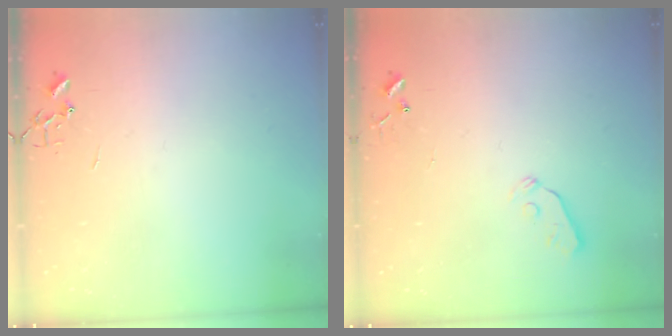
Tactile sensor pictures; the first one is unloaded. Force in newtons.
{"total": 3.3, "press": 3.2, "slide": 0.7}